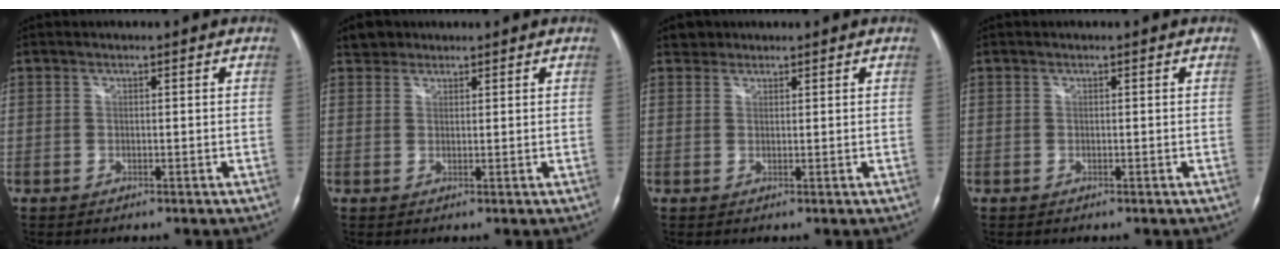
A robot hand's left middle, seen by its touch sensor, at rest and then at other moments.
{"total": 2.2, "force": [1.7, 1.3, 0.0], "torque": [-0.002, 0.011, 0.027]}
{"total": 1.5, "force": [1.2, 0.9, -0.2], "torque": [0.007, 0.007, 0.016]}
{"total": 0.0}